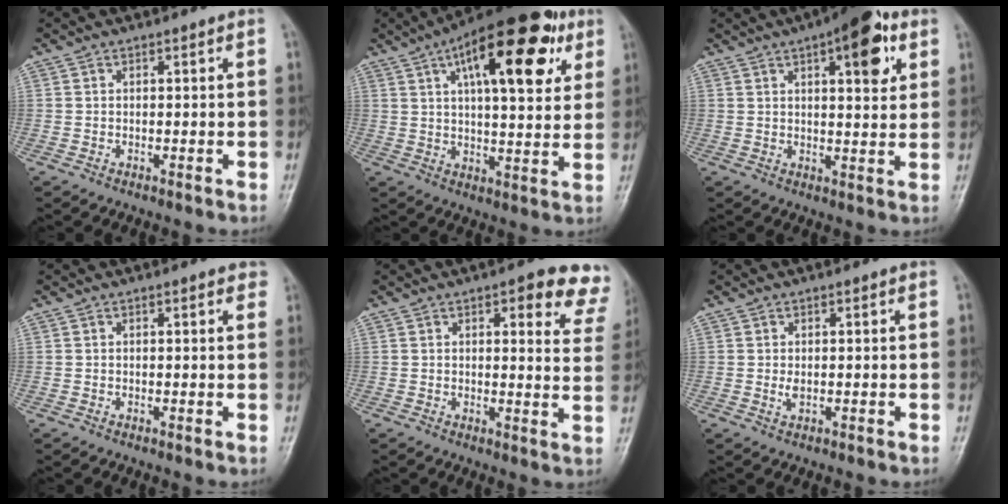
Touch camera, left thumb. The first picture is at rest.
{"total": 21.5, "force": [9.2, 8.3, 17.5], "torque": [-0.234, -0.005, 0.132]}
{"total": 11.4, "force": [5.1, 4.2, 9.3], "torque": [-0.099, -0.012, 0.062]}
{"total": 1.5, "force": [1.0, 0.6, 1.0], "torque": [-0.005, 0.000, 0.008]}
{"total": 11.1, "force": [7.5, 4.1, 7.1], "torque": [-0.038, -0.030, 0.067]}
{"total": 1.3, "force": [0.2, 0.7, 1.1], "torque": [-0.018, -0.003, 0.005]}